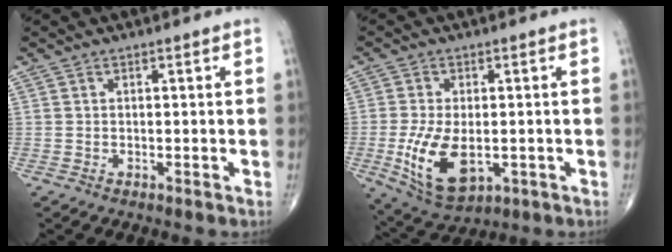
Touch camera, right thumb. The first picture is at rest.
{"total": 11.7, "force": [-2.4, 6.3, 9.6], "torque": [-0.177, -0.012, -0.028]}